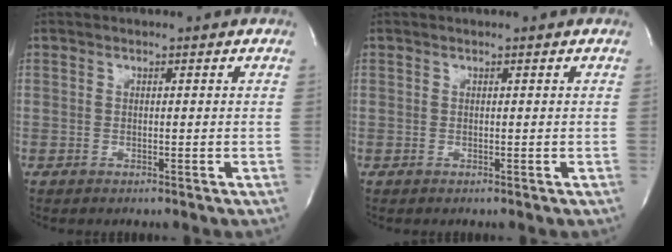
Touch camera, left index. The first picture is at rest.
{"total": 0.0}